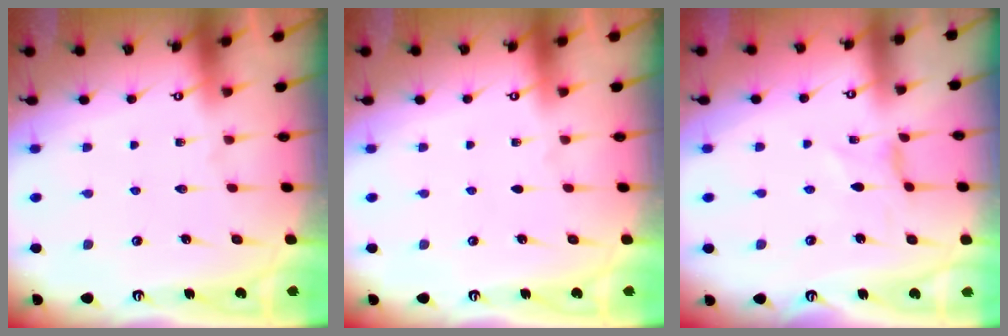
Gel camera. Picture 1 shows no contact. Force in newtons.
{"total": 0.0}
{"total": 0.0}